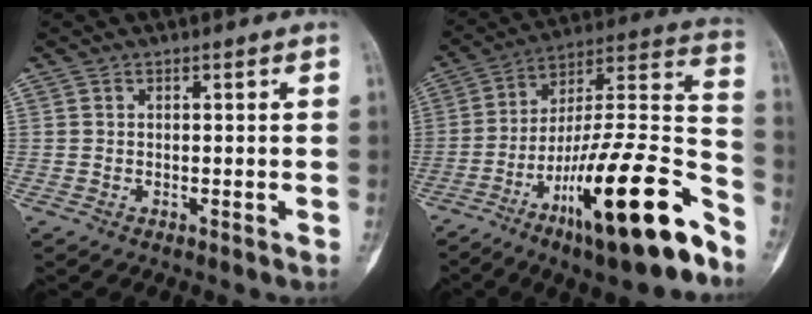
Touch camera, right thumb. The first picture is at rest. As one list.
[{"total": 27.4, "force": [-15.0, 5.7, 22.2], "torque": [-0.305, 0.074, -0.242]}]